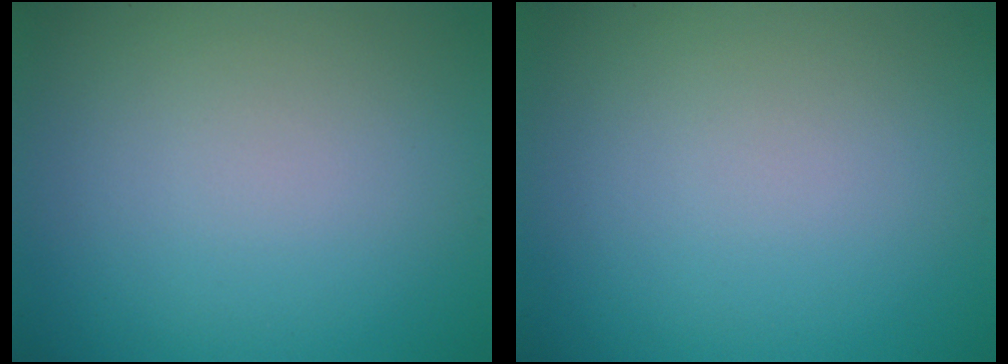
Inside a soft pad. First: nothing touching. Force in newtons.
{"total": 0.0}